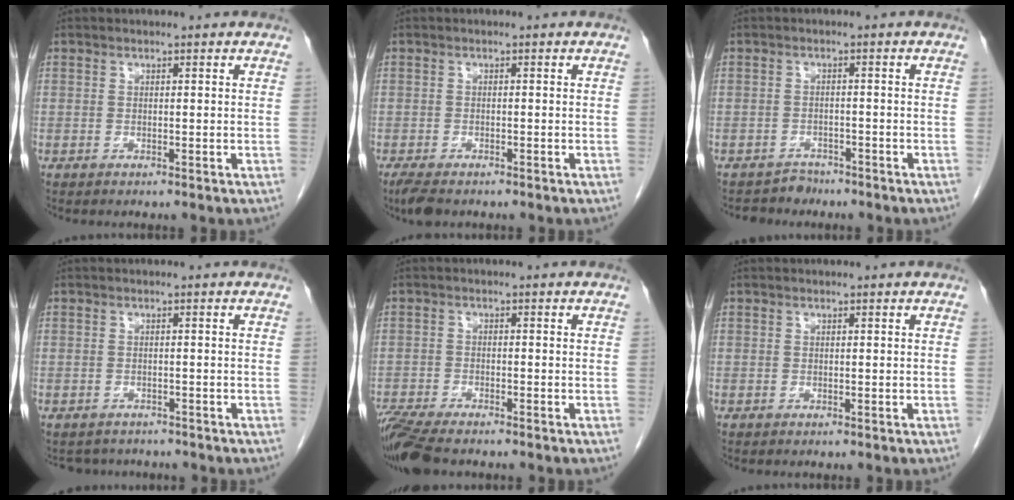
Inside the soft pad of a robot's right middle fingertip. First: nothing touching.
{"total": 3.7, "force": [-2.9, 1.2, 2.1], "torque": [-0.044, -0.011, -0.045]}
{"total": 2.6, "force": [-2.2, 1.1, -0.8], "torque": [0.010, 0.001, -0.037]}
{"total": 3.5, "force": [-3.2, 1.4, -0.1], "torque": [-0.002, 0.001, -0.043]}
{"total": 8.7, "force": [-7.4, 1.6, 4.3], "torque": [-0.081, -0.021, -0.129]}
{"total": 0.0}